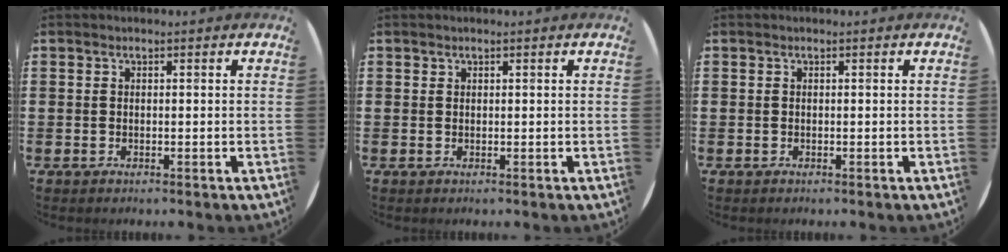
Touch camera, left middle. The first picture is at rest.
{"total": 0.0}
{"total": 0.0}